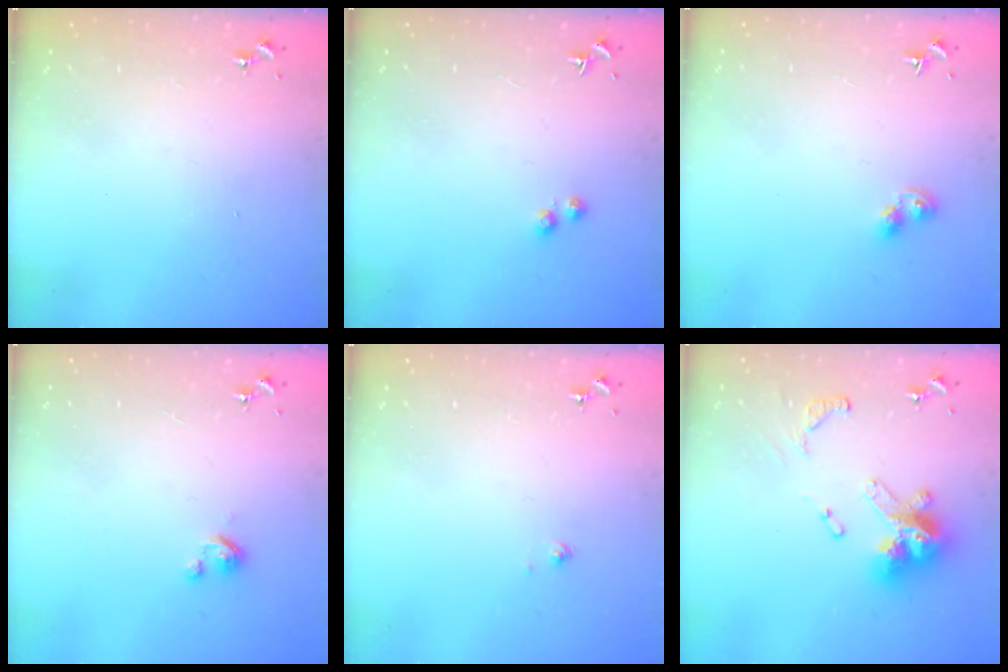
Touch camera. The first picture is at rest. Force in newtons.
{"total": 2.8, "press": 2.7, "slide": 0.7}
{"total": 5.7, "press": 5.6, "slide": 0.6}
{"total": 2.8, "press": 2.8, "slide": 0.3}
{"total": 1.2, "press": 1.2, "slide": 0.1}
{"total": 16.7, "press": 16.7, "slide": 1.6}